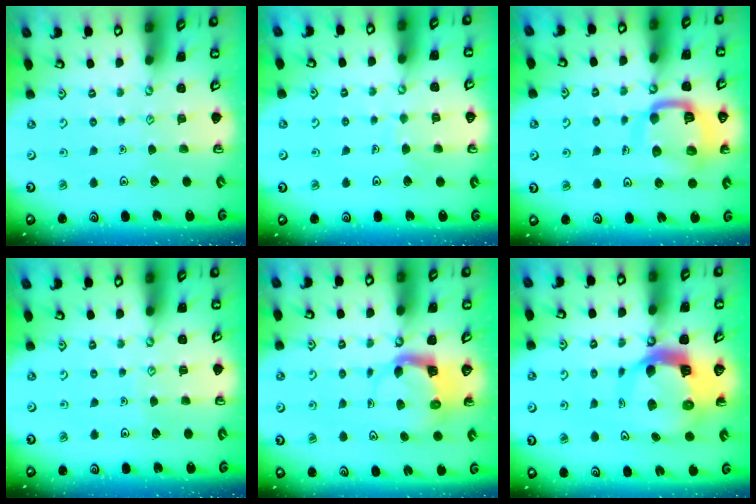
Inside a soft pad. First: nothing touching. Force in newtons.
{"total": 3.3, "press": 3.3, "slide": 0.3}
{"total": 13.1, "press": 13.1, "slide": 1.1}
{"total": 3.1, "press": 3.1, "slide": 0.3}
{"total": 3.8, "press": 3.7, "slide": 0.7}
{"total": 11.2, "press": 11.1, "slide": 1.7}